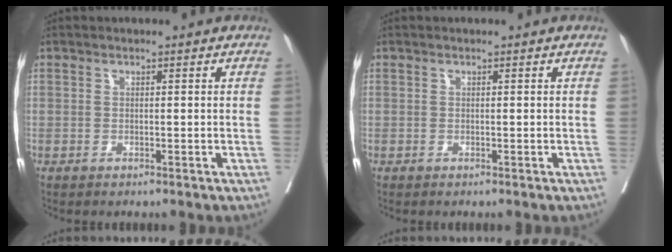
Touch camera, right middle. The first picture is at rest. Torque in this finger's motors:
{"motor_torque": [0.12, -0.12, 0.02, 0.00]}